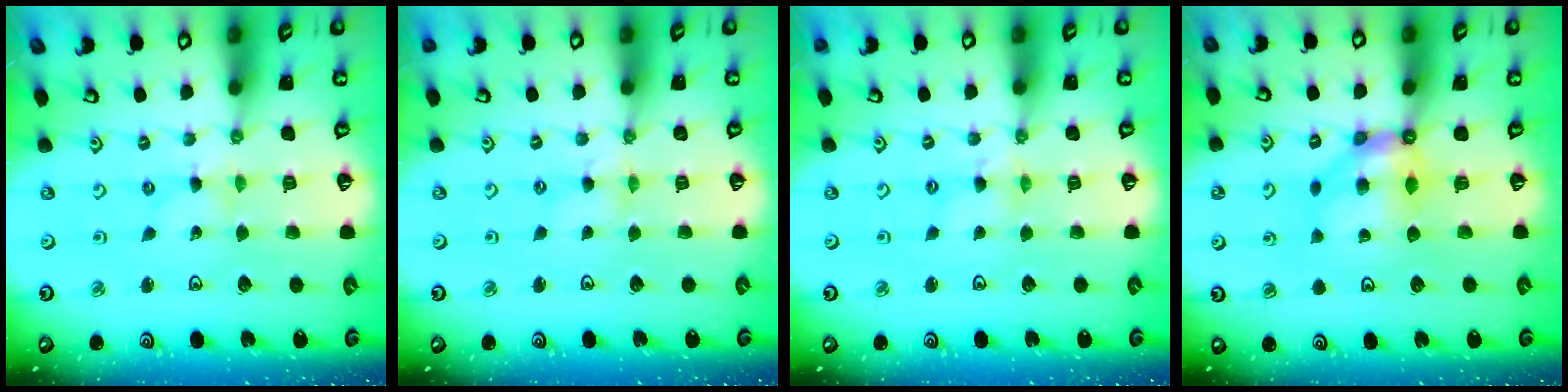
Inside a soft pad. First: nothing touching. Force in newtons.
{"total": 1.5, "press": 1.4, "slide": 0.3}
{"total": 2.9, "press": 2.9, "slide": 0.3}
{"total": 6.8, "press": 6.8, "slide": 0.6}